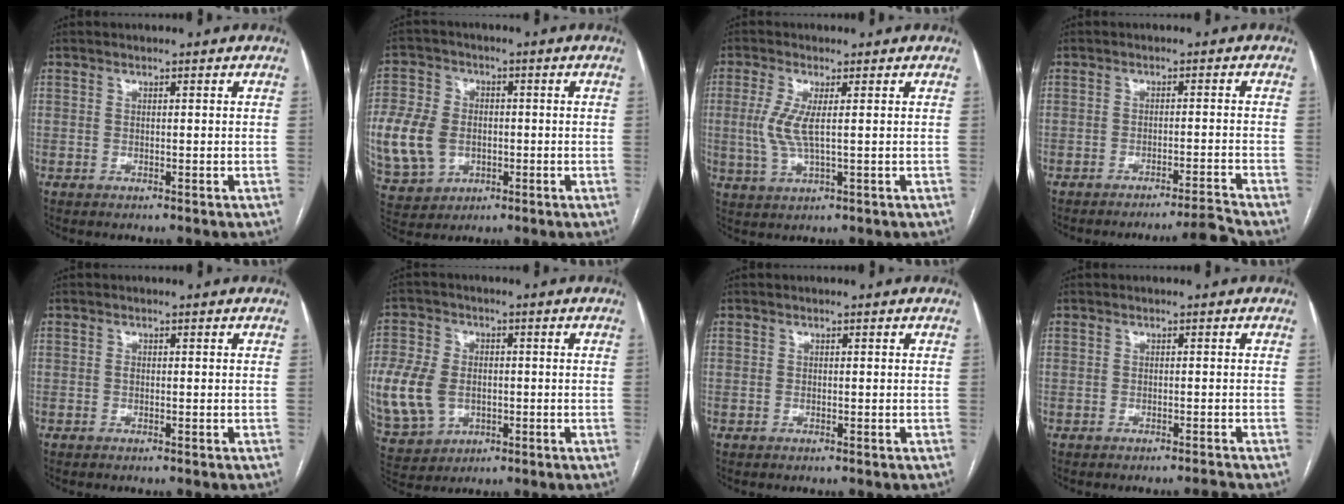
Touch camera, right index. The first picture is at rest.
{"total": 33.5, "force": [-5.7, 28.1, 17.3], "torque": [-0.582, 0.040, -0.072]}
{"total": 5.3, "force": [0.6, 1.0, 5.2], "torque": [-0.128, -0.004, 0.014]}
{"total": 5.2, "force": [-4.4, -2.8, 0.5], "torque": [-0.008, -0.002, -0.068]}
{"total": 0.5, "force": [0.0, 0.3, 0.4], "torque": [-0.010, 0.001, -0.003]}
{"total": 24.0, "force": [-4.4, 19.6, 13.2], "torque": [-0.372, 0.019, -0.054]}
{"total": 0.0}
{"total": 1.5, "force": [-1.3, -0.8, 0.2], "torque": [-0.004, -0.003, -0.017]}